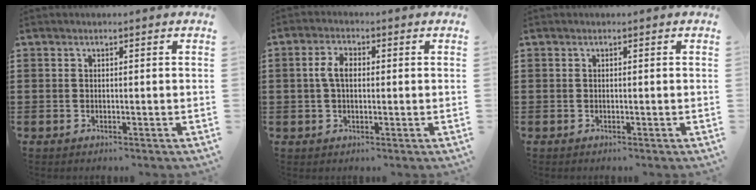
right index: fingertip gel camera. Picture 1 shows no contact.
{"total": 3.6, "force": [0.0, 2.1, 3.0], "torque": [-0.074, 0.003, -0.007]}
{"total": 0.0}